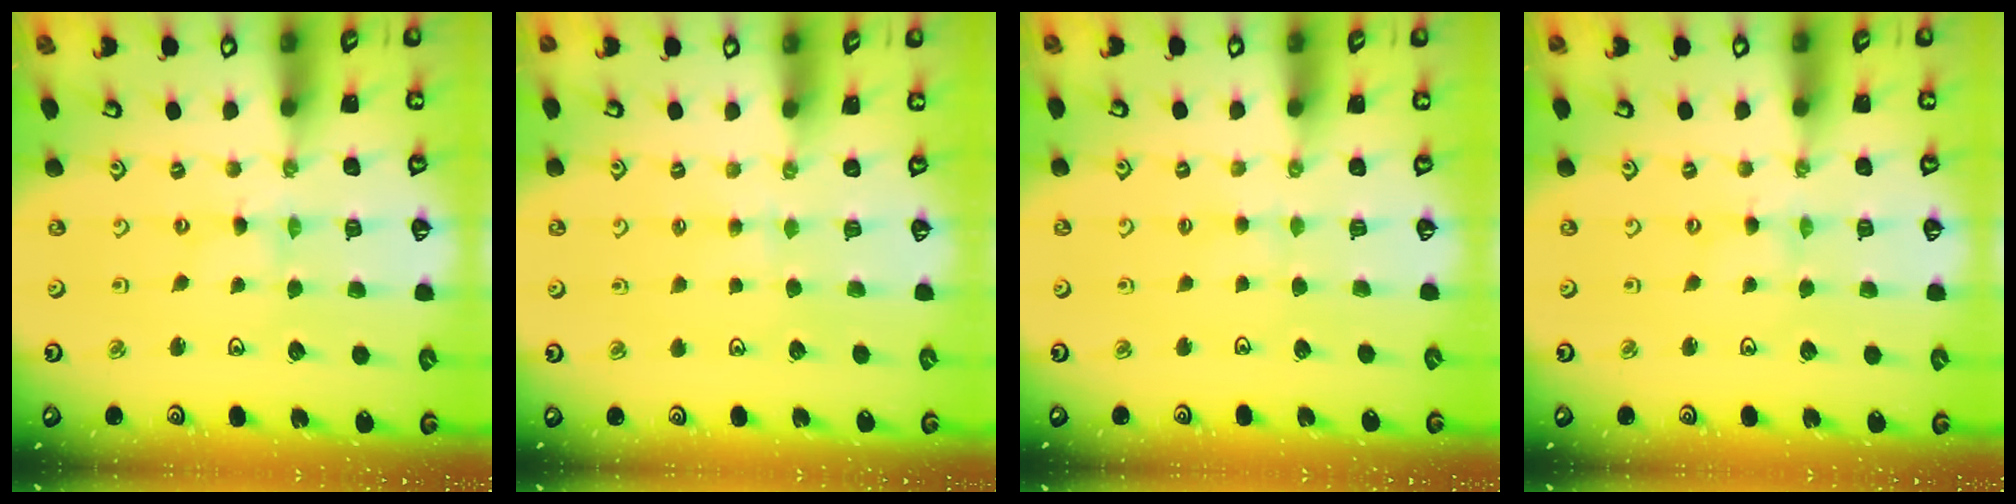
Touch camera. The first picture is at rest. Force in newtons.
{"total": 2.6, "press": 2.5, "slide": 0.5}
{"total": 1.7, "press": 1.7, "slide": 0.3}
{"total": 0.0}